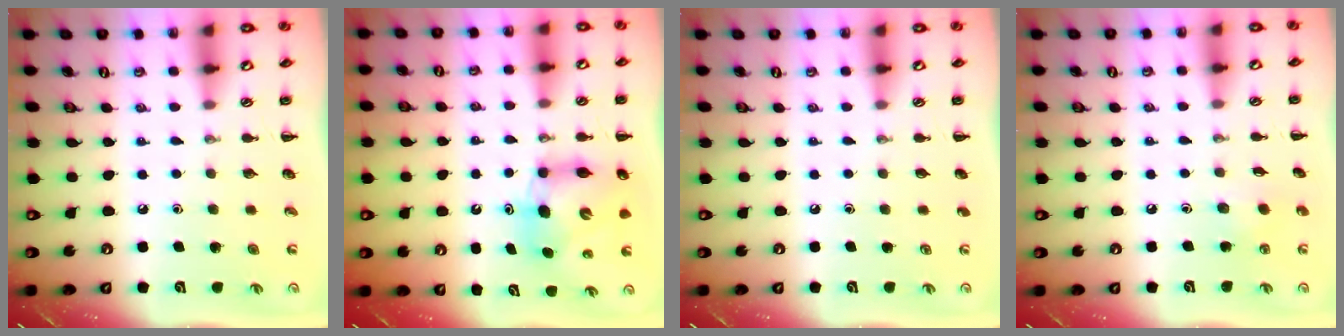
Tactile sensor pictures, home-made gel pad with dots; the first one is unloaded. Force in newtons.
{"total": 8.9, "press": 8.7, "slide": 1.9}
{"total": 0.0}
{"total": 2.5, "press": 2.4, "slide": 0.8}